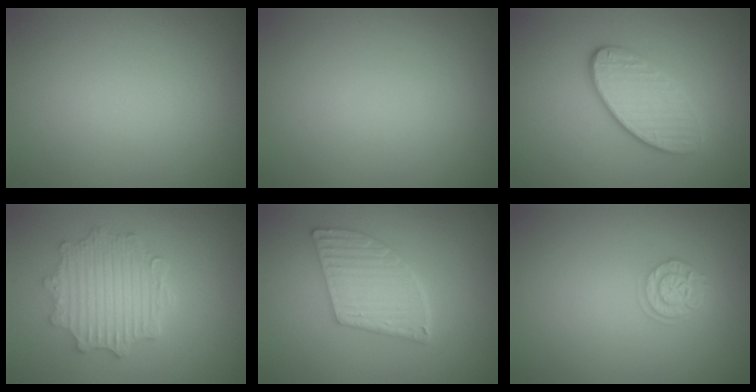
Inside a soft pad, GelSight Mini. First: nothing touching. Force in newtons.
{"total": 0.0}
{"total": 3.7, "press": 3.2, "slide": 1.9}
{"total": 4.9, "press": 3.8, "slide": 3.0}
{"total": 5.1, "press": 4.2, "slide": 3.0}
{"total": 2.5, "press": 2.0, "slide": 1.4}